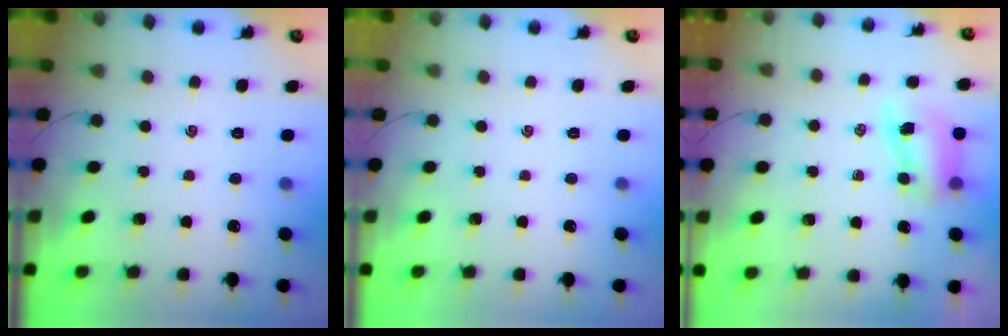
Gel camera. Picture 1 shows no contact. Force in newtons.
{"total": 0.0}
{"total": 7.8, "press": 7.8, "slide": 1.0}